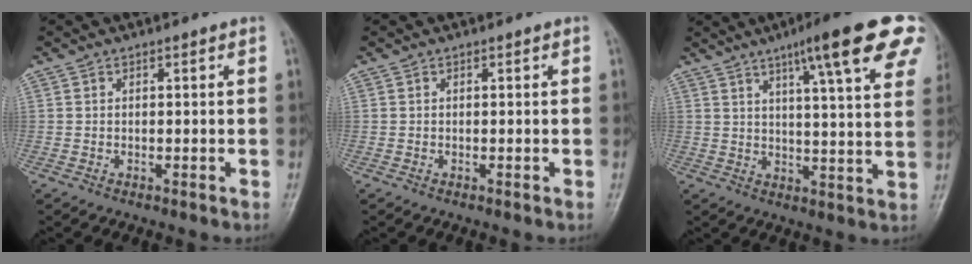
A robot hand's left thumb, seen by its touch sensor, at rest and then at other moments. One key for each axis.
{"total": 0.0}
{"total": 19.3, "fx": 10.6, "fy": 3.0, "fz": 15.8, "tx": -0.200, "ty": -0.023, "tz": 0.135}